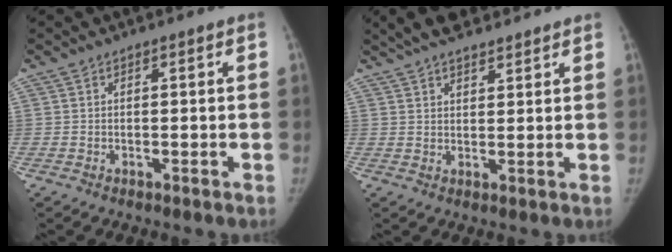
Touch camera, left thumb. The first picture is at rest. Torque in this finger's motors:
{"motor_torque": [0.81, -0.57, 0.71, -1.84, 0.15]}